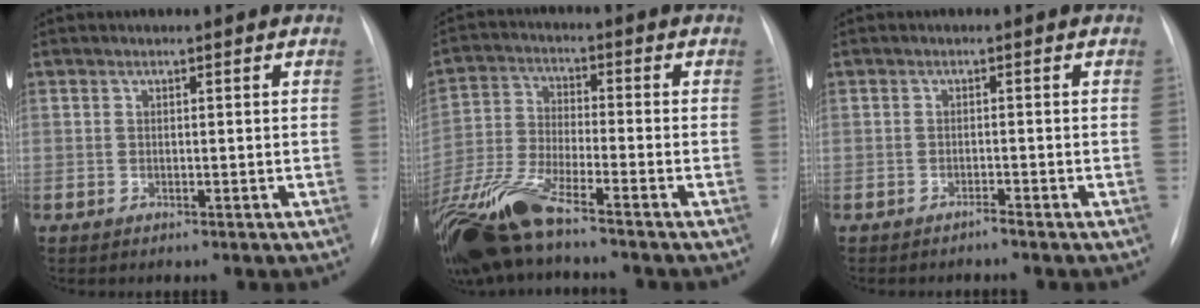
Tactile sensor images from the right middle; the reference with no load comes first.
{"total": 13.3, "force": [-10.2, 1.5, 8.3], "torque": [-0.186, -0.026, -0.199]}
{"total": 0.7, "force": [-0.7, -0.2, 0.2], "torque": [0.000, -0.001, -0.010]}